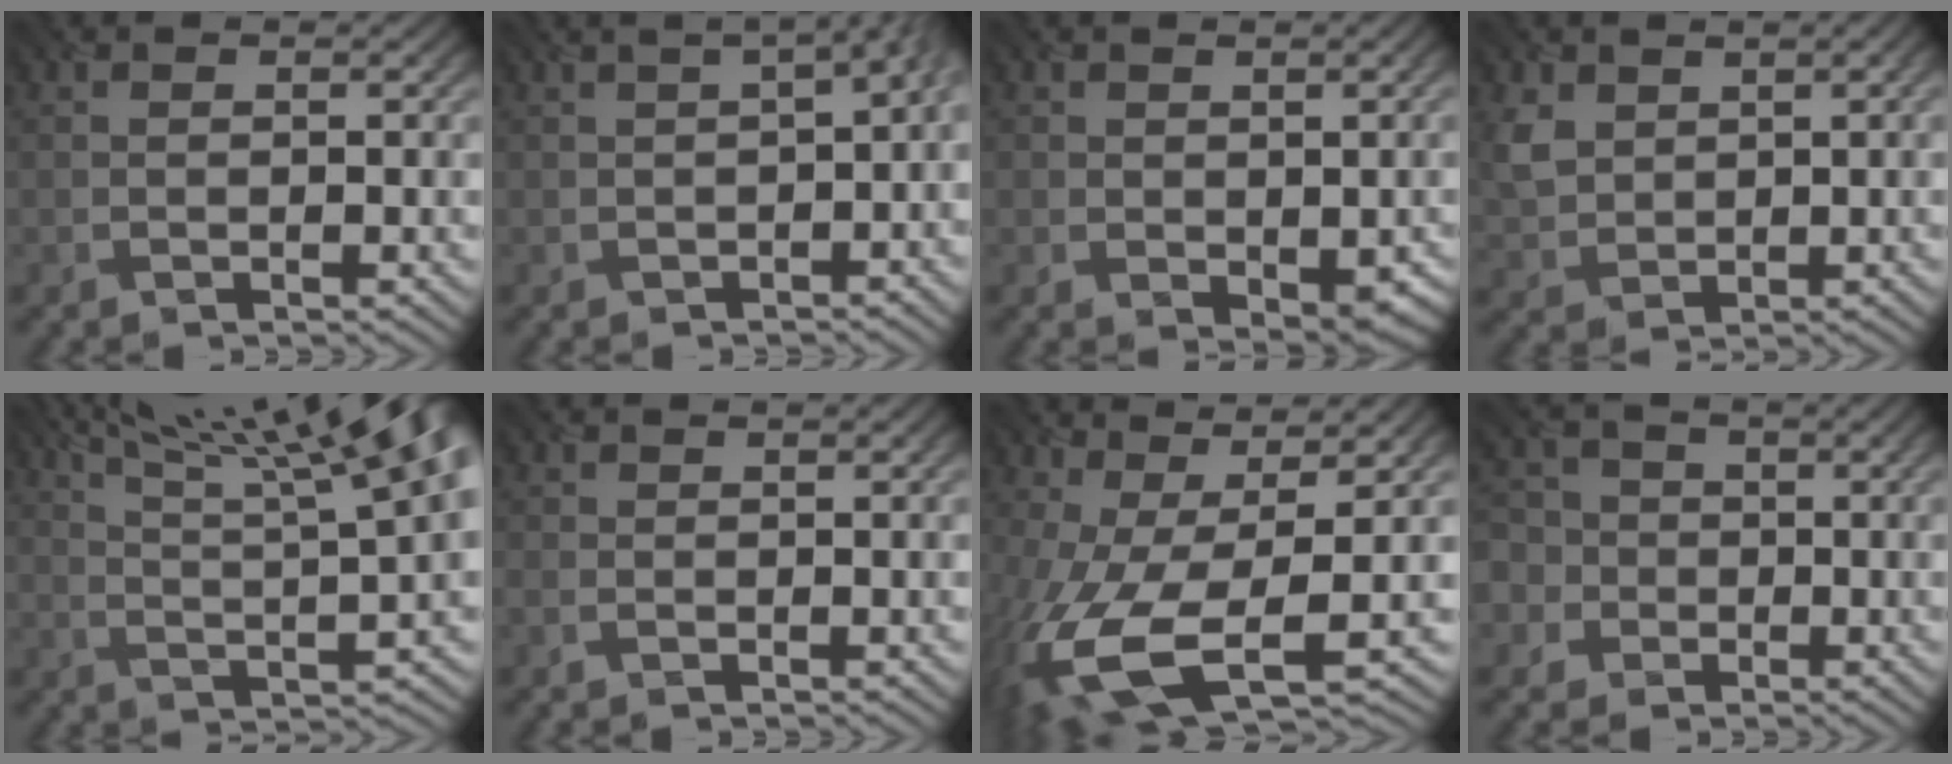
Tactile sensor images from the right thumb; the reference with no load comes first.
{"total": 5.1, "force": [-0.1, 2.3, 4.5], "torque": [-0.041, 0.008, -0.002]}
{"total": 3.5, "force": [-0.7, 2.3, 2.5], "torque": [-0.038, -0.018, -0.001]}
{"total": 3.9, "force": [2.0, 2.7, 2.0], "torque": [-0.058, 0.000, 0.042]}
{"total": 17.2, "force": [9.8, 4.5, 13.4], "torque": [-0.184, 0.045, 0.133]}
{"total": 1.0, "force": [-0.3, 0.3, 1.0], "torque": [-0.020, -0.001, -0.004]}
{"total": 13.0, "force": [-3.6, 4.7, 11.5], "torque": [-0.275, -0.013, -0.046]}
{"total": 5.6, "force": [-1.1, 5.3, 1.2], "torque": [-0.046, 0.003, -0.049]}